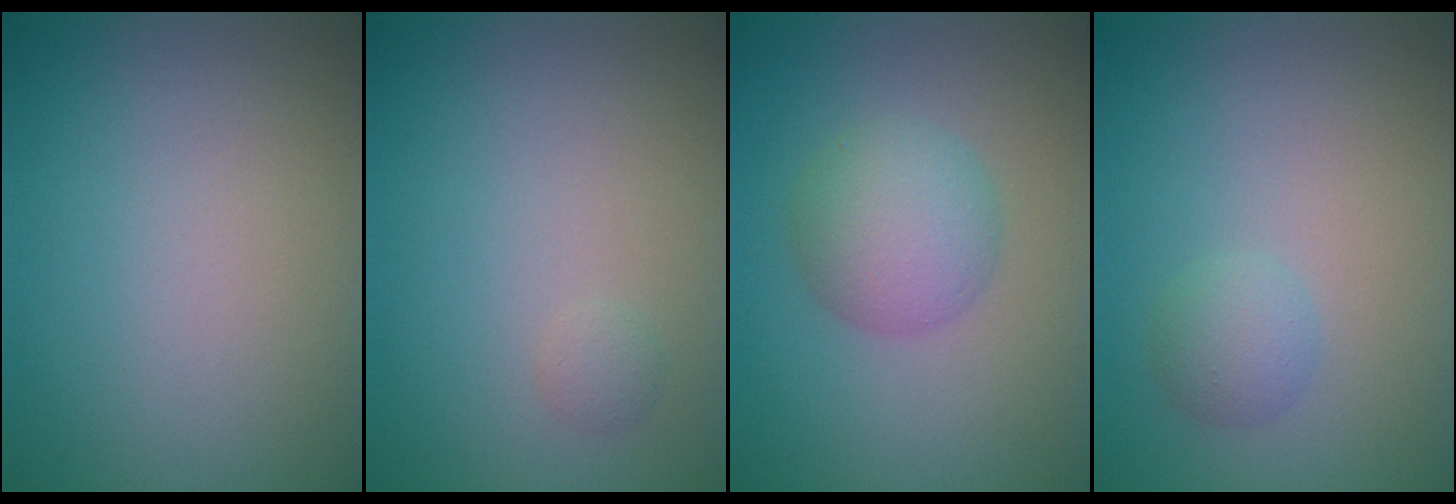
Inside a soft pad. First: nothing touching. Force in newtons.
{"total": 0.7, "press": 0.7, "slide": 0.0}
{"total": 4.4, "press": 4.4, "slide": 0.1}
{"total": 1.8, "press": 1.8, "slide": 0.0}